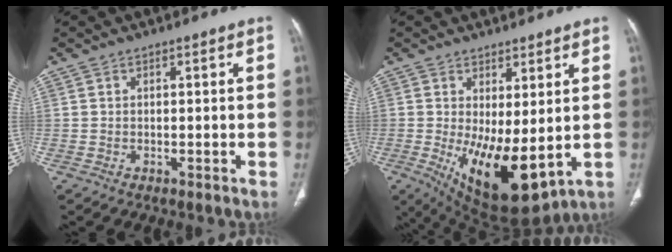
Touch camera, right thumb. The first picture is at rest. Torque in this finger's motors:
{"motor_torque": [2.14, 2.41, 0.16, -0.08, 0.47]}